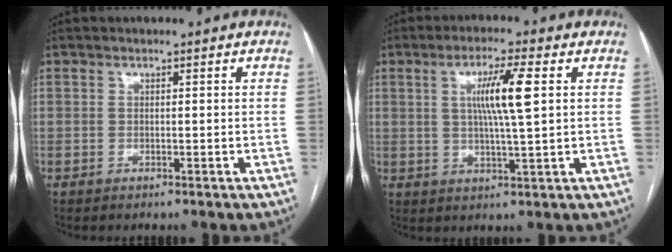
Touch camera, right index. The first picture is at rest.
{"total": 7.7, "force": [1.8, -0.1, 7.5], "torque": [-0.138, 0.001, 0.032]}